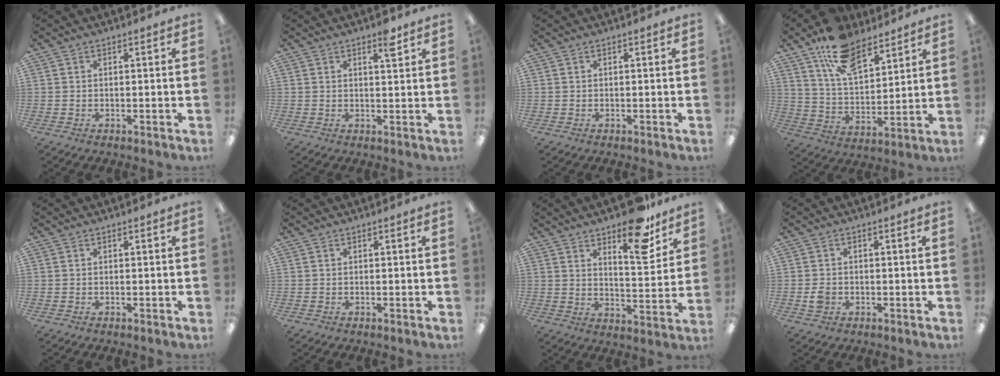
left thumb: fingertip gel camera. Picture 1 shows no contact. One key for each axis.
{"total": 4.2, "fx": 2.9, "fy": 1.0, "fz": 2.8, "tx": -0.039, "ty": -0.011, "tz": 0.045}
{"total": 0.0}
{"total": 14.7, "fx": 10.7, "fy": 6.8, "fz": 7.4, "tx": -0.133, "ty": -0.052, "tz": 0.196}
{"total": 0.0}
{"total": 0.0}
{"total": 14.7, "fx": 10.8, "fy": 5.1, "fz": 8.6, "tx": -0.108, "ty": -0.069, "tz": 0.180}
{"total": 2.5, "fx": -0.4, "fy": 2.1, "fz": 1.3, "tx": -0.016, "ty": 0.000, "tz": -0.009}